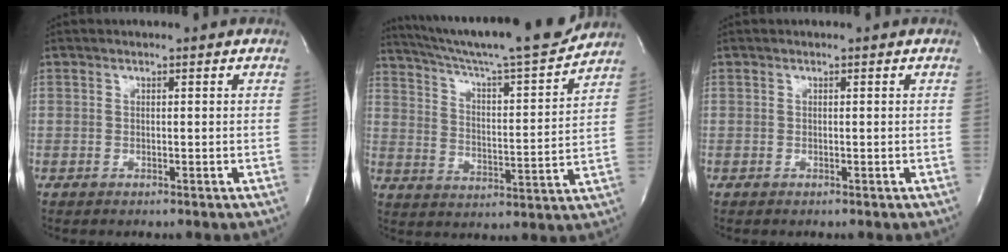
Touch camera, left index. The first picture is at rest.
{"total": 20.6, "force": [18.7, 0.1, 8.8], "torque": [-0.150, -0.023, 0.279]}
{"total": 0.0}